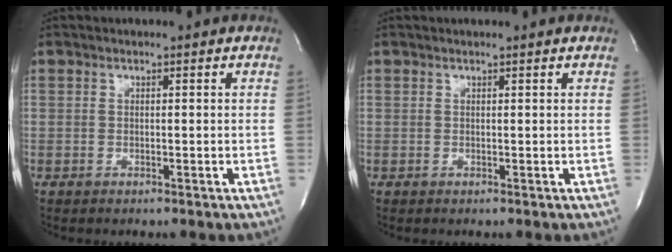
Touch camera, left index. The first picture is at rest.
{"total": 1.6, "force": [1.4, -0.2, 0.6], "torque": [-0.014, 0.009, 0.019]}